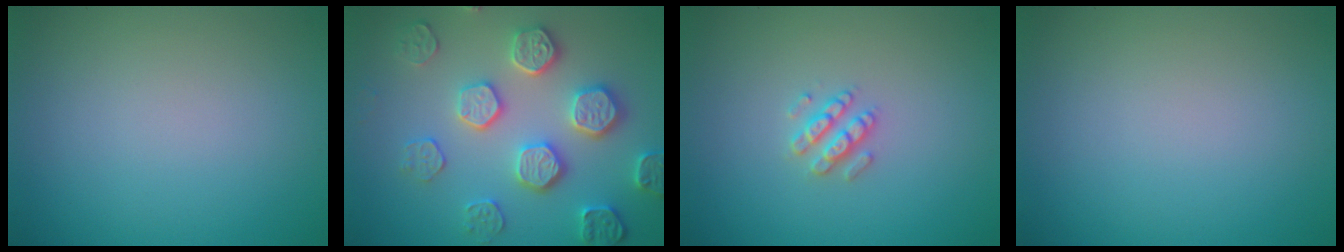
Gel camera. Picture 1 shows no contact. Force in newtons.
{"total": 4.8, "press": 4.7, "slide": 1.0}
{"total": 2.1, "press": 2.0, "slide": 0.5}
{"total": 0.0}